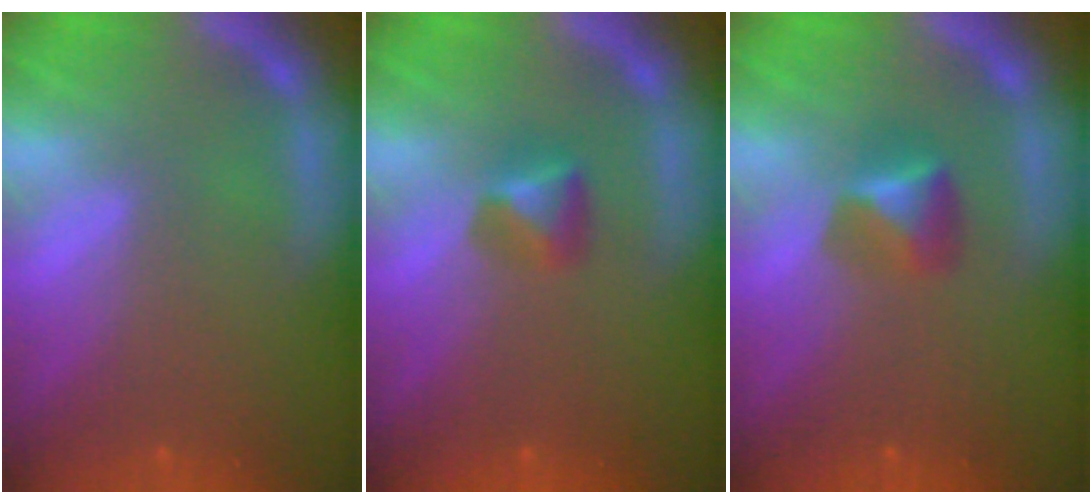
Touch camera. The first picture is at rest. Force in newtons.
{"total": 1.9}
{"total": 2.4}